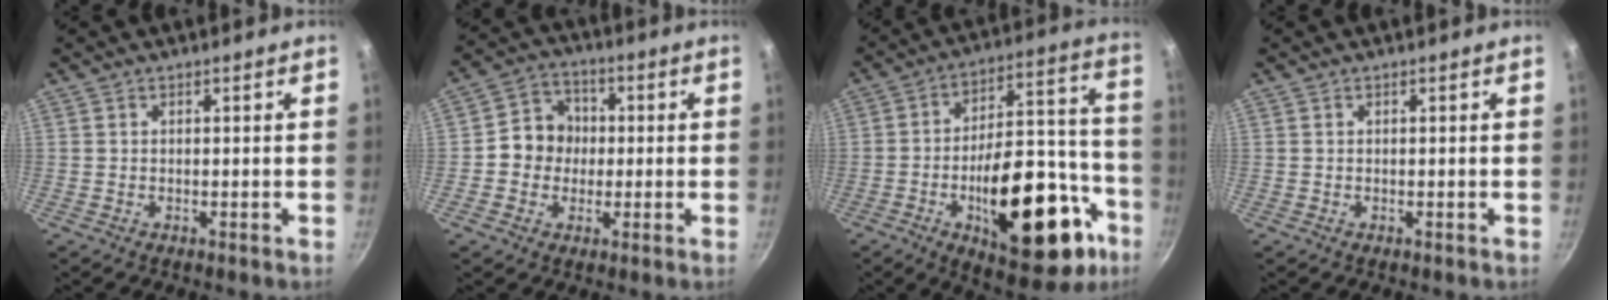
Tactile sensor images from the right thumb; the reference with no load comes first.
{"total": 8.2, "force": [-0.3, 7.5, 3.3], "torque": [-0.015, 0.019, -0.022]}
{"total": 28.2, "force": [-11.0, 13.1, 22.4], "torque": [-0.270, 0.065, -0.146]}
{"total": 0.0}